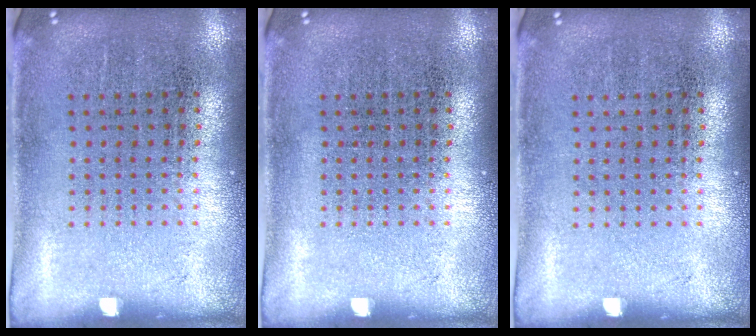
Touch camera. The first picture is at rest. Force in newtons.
{"total": 0.0}
{"total": 0.0}